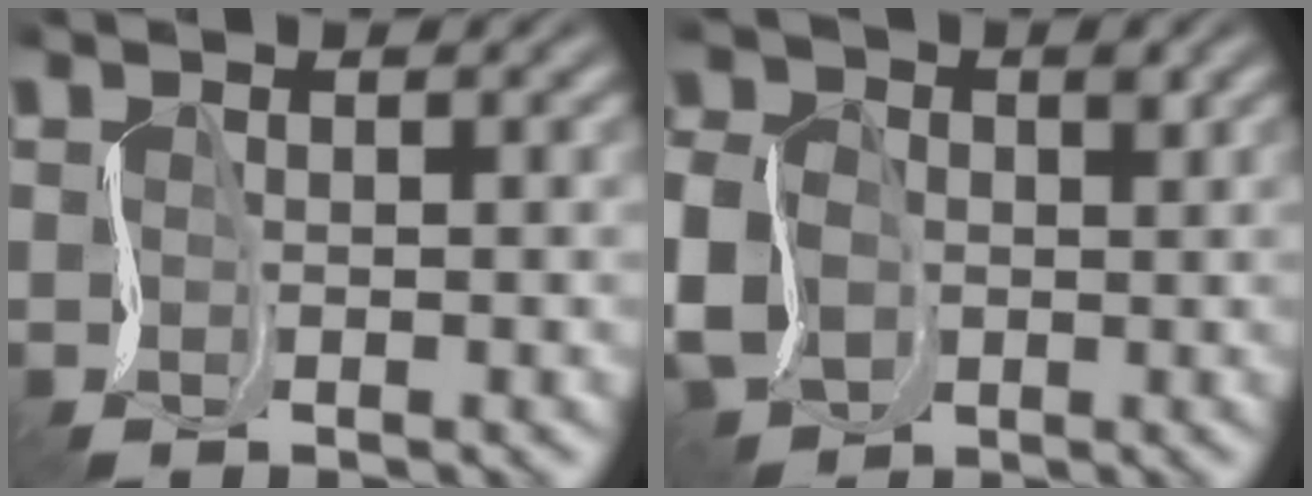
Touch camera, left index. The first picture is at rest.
{"total": 8.5, "force": [-4.2, 6.6, 3.3], "torque": [-0.055, -0.029, -0.101]}